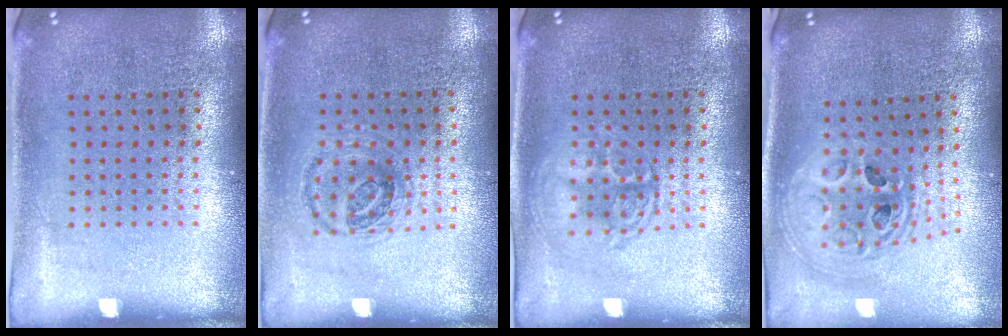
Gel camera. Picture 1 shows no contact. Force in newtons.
{"total": 0.9, "press": 0.9, "slide": 0.2}
{"total": 1.3, "press": 1.3, "slide": 0.1}
{"total": 2.3, "press": 1.8, "slide": 1.5}